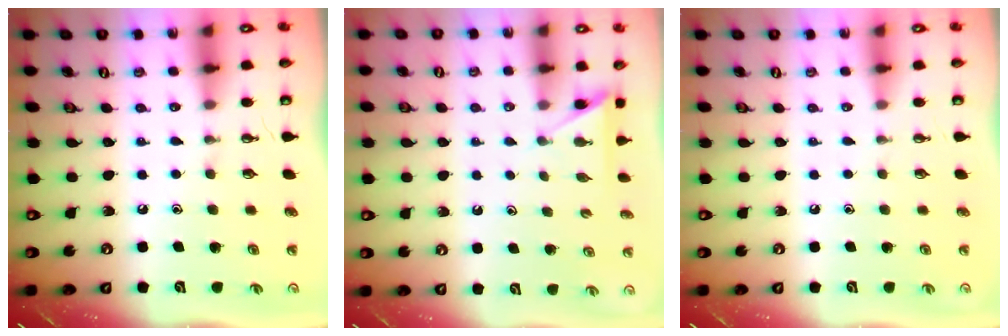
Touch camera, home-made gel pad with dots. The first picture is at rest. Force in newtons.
{"total": 3.1, "press": 3.0, "slide": 0.3}
{"total": 0.0}